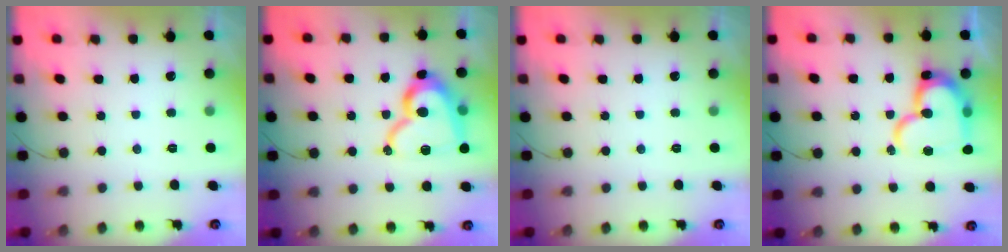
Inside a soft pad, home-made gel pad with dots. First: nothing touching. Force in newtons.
{"total": 17.8, "press": 17.7, "slide": 1.7}
{"total": 0.0}
{"total": 18.9, "press": 18.8, "slide": 1.6}